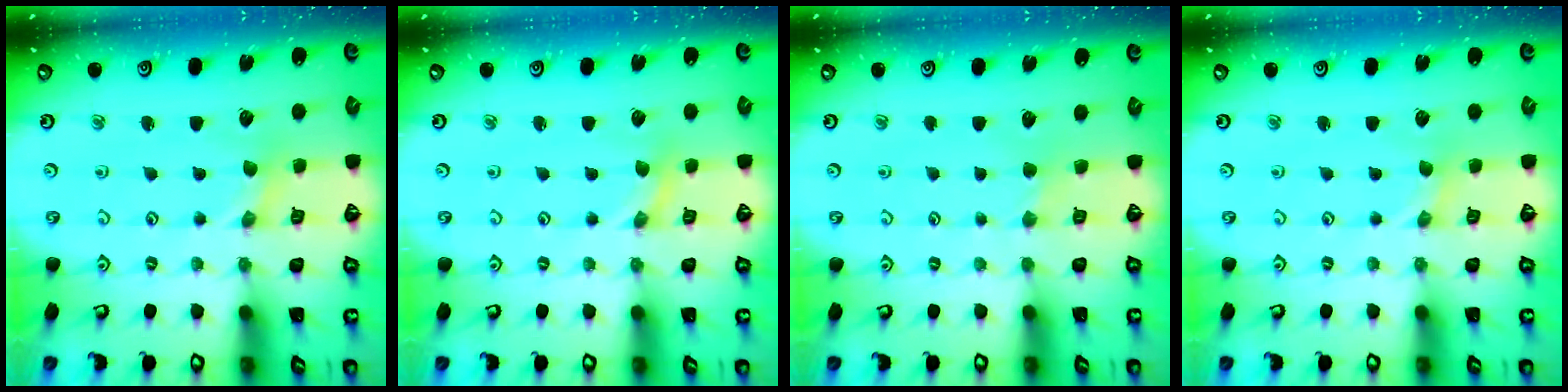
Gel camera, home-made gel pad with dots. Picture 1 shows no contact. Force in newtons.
{"total": 0.0}
{"total": 2.0, "press": 1.9, "slide": 0.3}
{"total": 0.0}